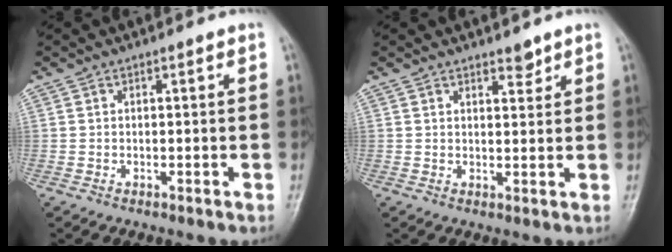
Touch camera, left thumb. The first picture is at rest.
{"total": 2.3, "force": [1.9, 0.8, 1.0], "torque": [-0.005, -0.015, 0.030]}